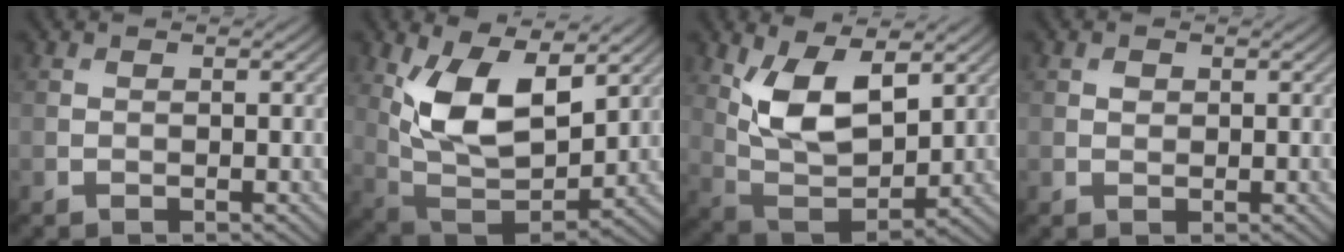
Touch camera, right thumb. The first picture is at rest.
{"total": 11.9, "force": [4.4, 6.2, 9.2], "torque": [-0.190, -0.012, 0.085]}
{"total": 10.1, "force": [4.2, 5.0, 7.7], "torque": [-0.168, -0.008, 0.083]}
{"total": 0.7, "force": [0.3, 0.6, 0.3], "torque": [-0.007, -0.003, 0.005]}